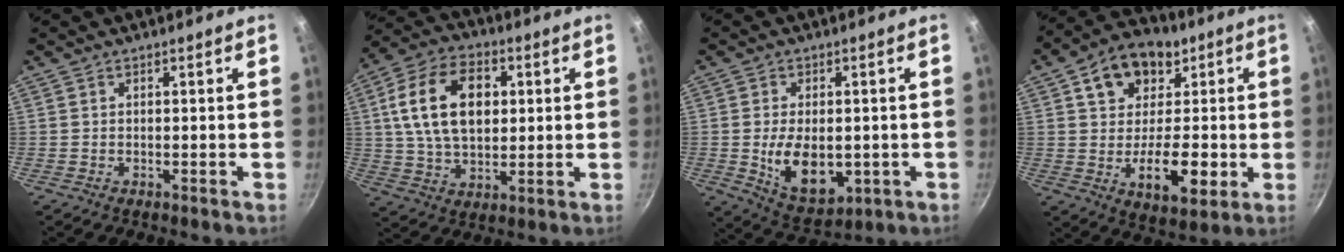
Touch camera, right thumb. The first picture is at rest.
{"total": 16.7, "force": [3.4, 10.8, 12.3], "torque": [-0.198, 0.005, 0.054]}
{"total": 11.5, "force": [-1.4, 7.0, 8.9], "torque": [-0.129, -0.009, -0.002]}
{"total": 17.8, "force": [2.9, 13.5, 11.3], "torque": [-0.138, 0.004, 0.044]}